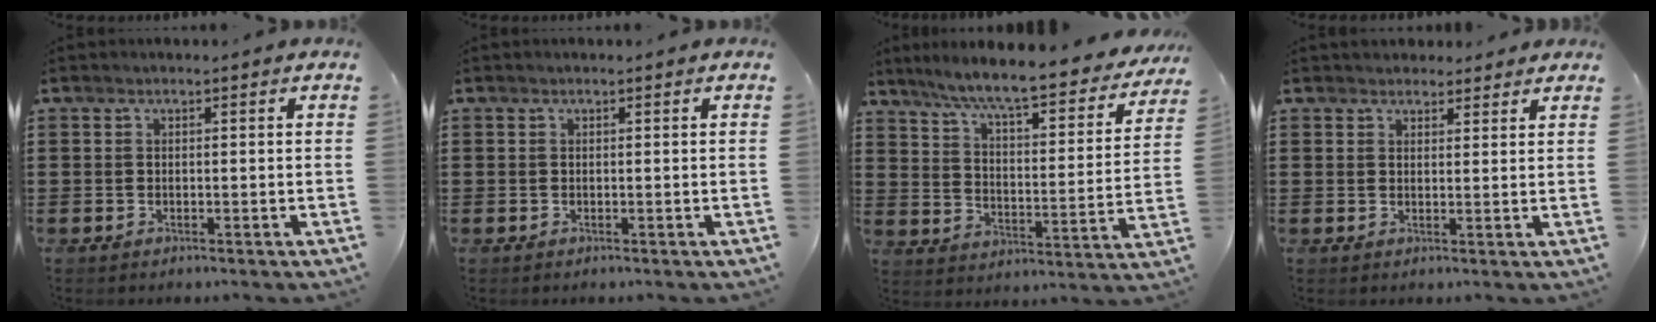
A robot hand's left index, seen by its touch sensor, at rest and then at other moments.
{"total": 0.0}
{"total": 7.8, "force": [6.8, -0.2, 3.9], "torque": [-0.103, -0.045, 0.110]}
{"total": 2.3, "force": [2.2, 0.8, -0.1], "torque": [-0.004, 0.001, 0.042]}